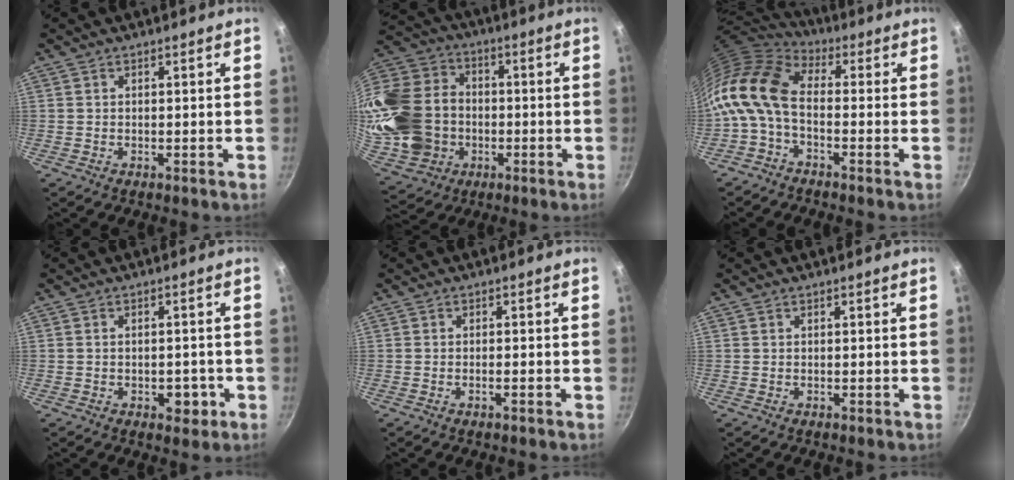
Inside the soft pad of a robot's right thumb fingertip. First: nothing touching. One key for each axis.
{"total": 24.3, "fx": -2.1, "fy": 19.8, "fz": 13.9, "tx": -0.288, "ty": 0.038, "tz": -0.020}
{"total": 13.2, "fx": -1.8, "fy": 7.7, "fz": 10.6, "tx": -0.210, "ty": 0.029, "tz": -0.056}
{"total": 3.9, "fx": -1.5, "fy": 2.4, "fz": 2.7, "tx": -0.020, "ty": 0.009, "tz": -0.016}
{"total": 0.9, "fx": -0.5, "fy": 0.1, "fz": 0.7, "tx": -0.022, "ty": 0.005, "tz": -0.013}
{"total": 0.0}